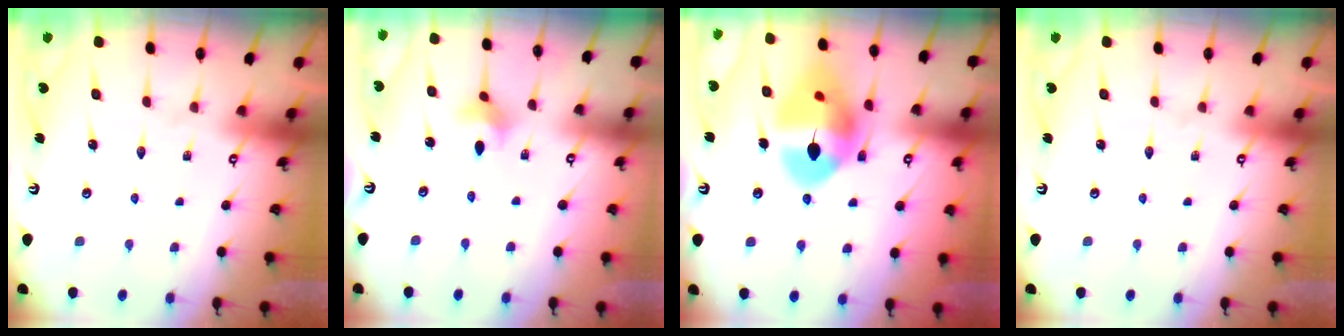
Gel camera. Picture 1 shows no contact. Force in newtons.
{"total": 4.1, "press": 4.1, "slide": 0.6}
{"total": 15.4, "press": 15.3, "slide": 1.5}
{"total": 0.0}